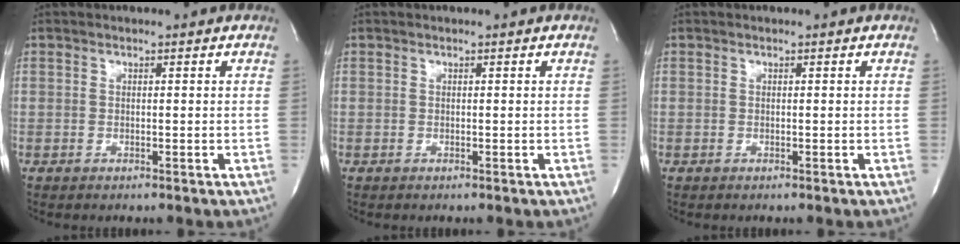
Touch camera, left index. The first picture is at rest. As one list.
[{"total": 0.0}, {"total": 0.0}]